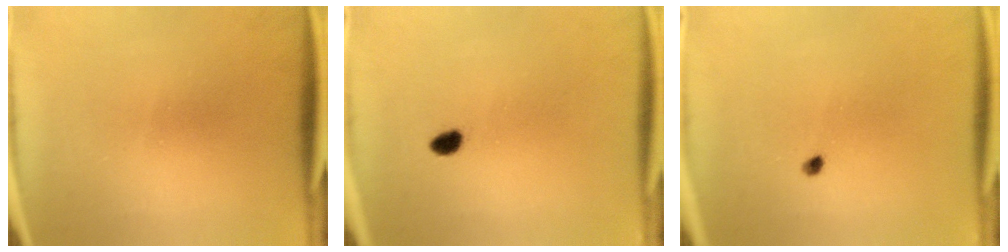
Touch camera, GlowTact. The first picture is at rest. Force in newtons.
{"total": 2.0}
{"total": 0.9}